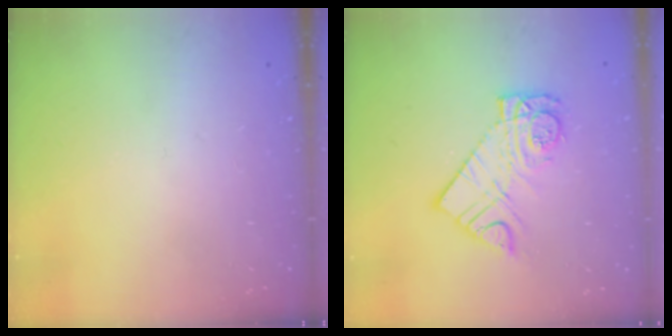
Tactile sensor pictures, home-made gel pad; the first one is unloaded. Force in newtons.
{"total": 11.7, "press": 11.7, "slide": 1.0}